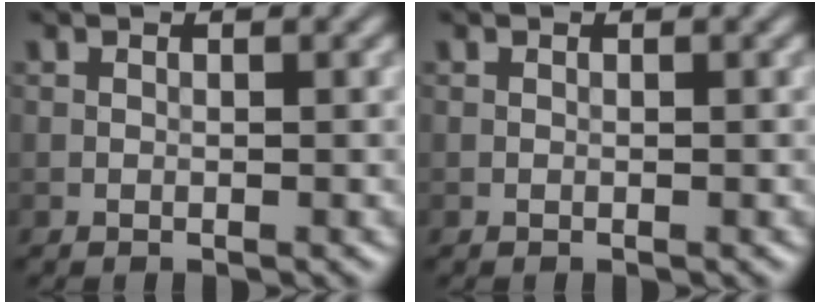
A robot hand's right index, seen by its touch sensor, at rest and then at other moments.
{"total": 0.0}